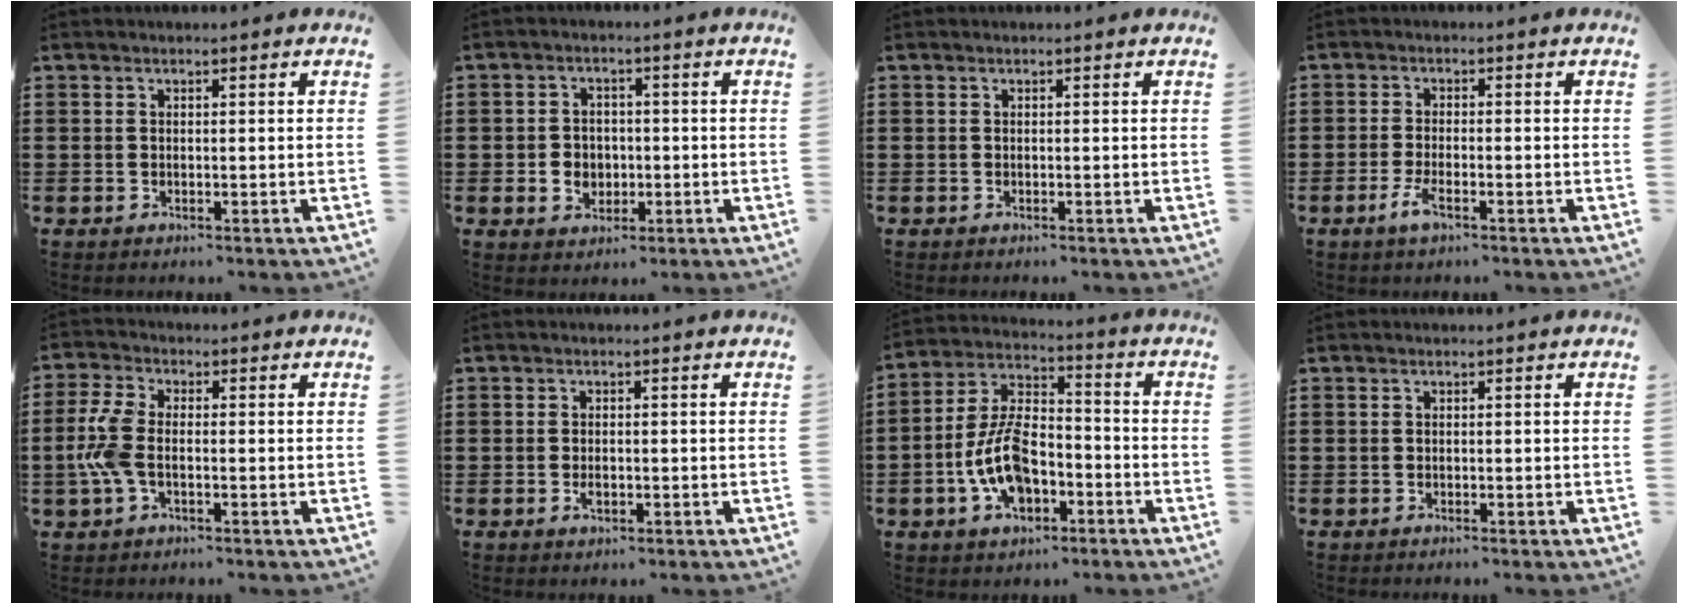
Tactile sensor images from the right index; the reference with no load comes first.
{"total": 3.5, "force": [-0.7, 3.1, 1.5], "torque": [-0.032, 0.001, -0.017]}
{"total": 0.0}
{"total": 3.2, "force": [-1.7, 0.6, 2.6], "torque": [-0.065, -0.010, -0.036]}
{"total": 6.5, "force": [-1.2, 3.2, 5.6], "torque": [-0.144, -0.008, -0.030]}
{"total": 1.4, "force": [-0.5, 0.6, 1.2], "torque": [-0.024, -0.003, -0.009]}
{"total": 9.7, "force": [-3.8, 5.1, 7.3], "torque": [-0.171, 0.003, -0.074]}
{"total": 0.0}